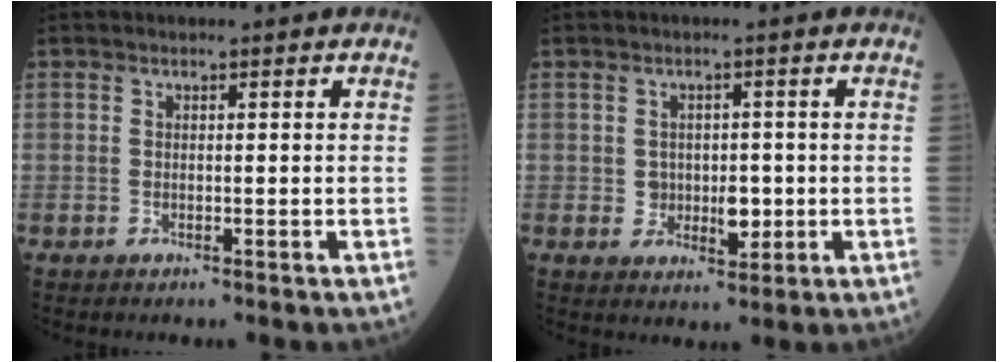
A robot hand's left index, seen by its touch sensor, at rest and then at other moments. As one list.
[{"total": 3.8, "force": [-0.3, 2.7, 2.7], "torque": [-0.035, 0.002, 0.004]}]